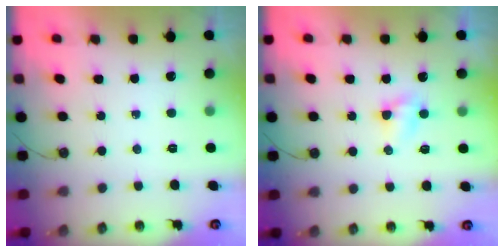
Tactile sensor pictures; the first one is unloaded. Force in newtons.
{"total": 5.0, "press": 3.5, "slide": 3.6}